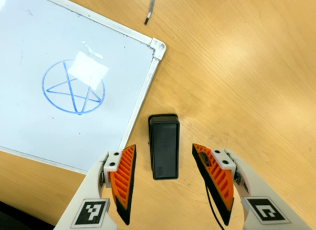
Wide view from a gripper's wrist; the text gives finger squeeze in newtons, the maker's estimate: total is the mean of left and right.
{"total": 0.0}